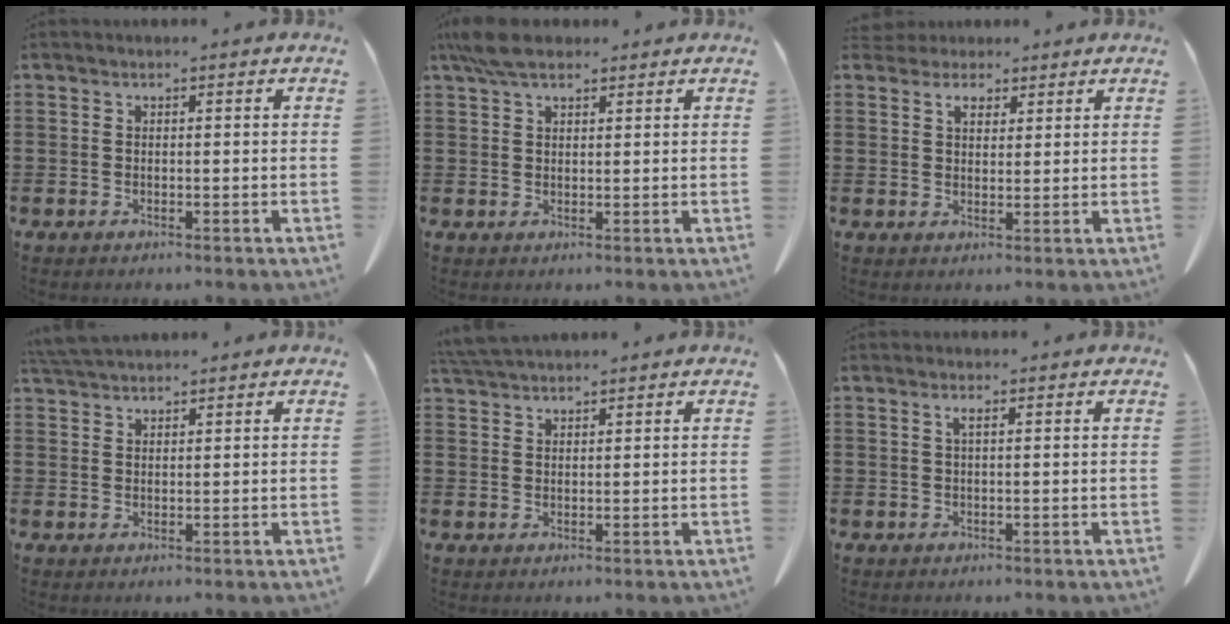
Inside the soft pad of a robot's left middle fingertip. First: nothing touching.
{"total": 5.1, "force": [3.8, 1.8, 2.9], "torque": [-0.067, 0.001, 0.073]}
{"total": 2.9, "force": [2.2, 1.7, 1.0], "torque": [-0.020, 0.005, 0.039]}
{"total": 3.4, "force": [3.2, 0.4, 1.0], "torque": [-0.029, -0.005, 0.064]}
{"total": 3.4, "force": [3.2, 0.3, 1.1], "torque": [-0.030, -0.005, 0.063]}
{"total": 1.2, "force": [0.5, 0.2, 1.0], "torque": [-0.022, 0.002, 0.010]}